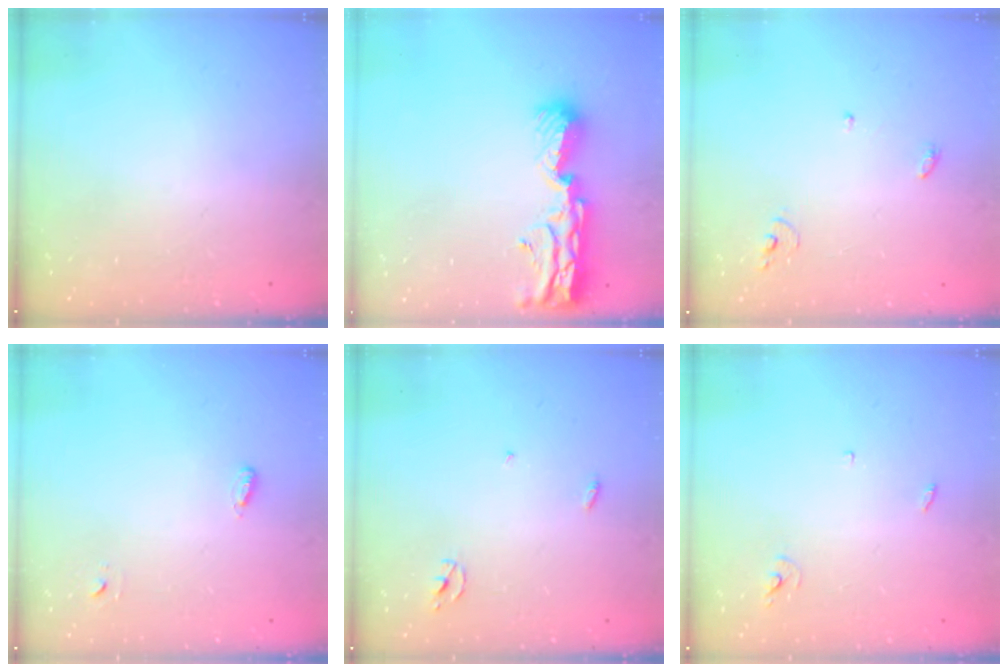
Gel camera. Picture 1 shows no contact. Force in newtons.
{"total": 11.5, "press": 11.4, "slide": 1.6}
{"total": 3.8, "press": 3.8, "slide": 0.4}
{"total": 3.2, "press": 2.9, "slide": 1.4}
{"total": 2.3, "press": 2.3, "slide": 0.2}
{"total": 2.4, "press": 2.4, "slide": 0.1}